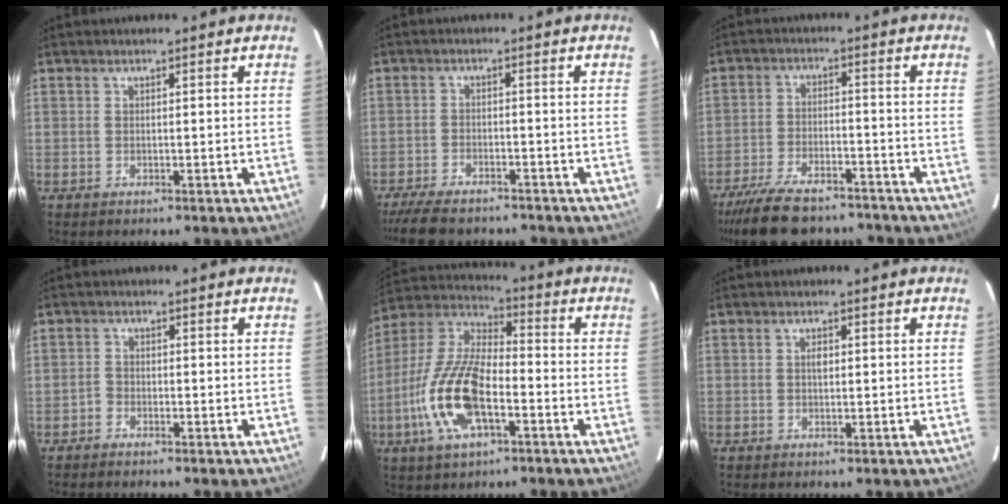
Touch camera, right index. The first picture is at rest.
{"total": 10.1, "force": [-8.7, 3.1, 4.3], "torque": [-0.107, -0.020, -0.143]}
{"total": 16.0, "force": [-13.3, 5.9, 6.9], "torque": [-0.158, -0.009, -0.205]}
{"total": 1.5, "force": [-1.2, 0.9, 0.1], "torque": [-0.004, 0.002, -0.026]}
{"total": 16.6, "force": [-5.6, 6.9, 14.0], "torque": [-0.300, -0.005, -0.112]}
{"total": 1.2, "force": [0.2, 0.7, 0.9], "torque": [-0.016, 0.004, 0.002]}